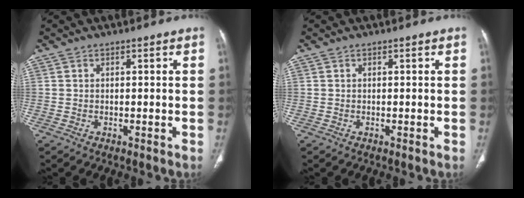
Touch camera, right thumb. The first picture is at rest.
{"total": 0.0}